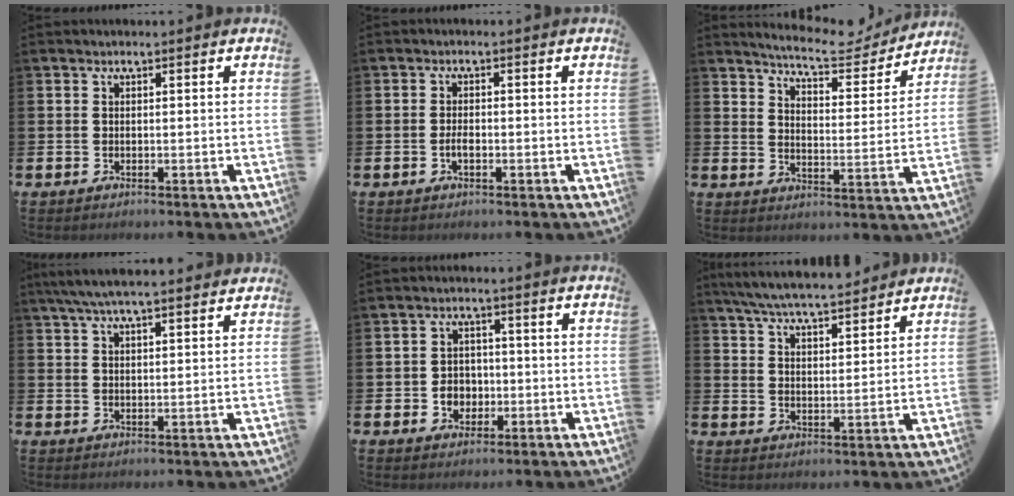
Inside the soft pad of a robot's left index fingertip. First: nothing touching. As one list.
[{"total": 1.6, "force": [-0.5, 0.8, 1.3], "torque": [-0.021, 0.001, -0.012]}, {"total": 7.1, "force": [6.7, 1.1, 2.0], "torque": [-0.039, -0.049, 0.110]}, {"total": 5.5, "force": [5.0, 0.6, 2.3], "torque": [-0.054, -0.009, 0.091]}, {"total": 3.5, "force": [-0.8, 3.0, 1.4], "torque": [-0.015, -0.002, -0.023]}, {"total": 6.6, "force": [6.4, 0.4, 1.6], "torque": [-0.049, -0.034, 0.114]}]